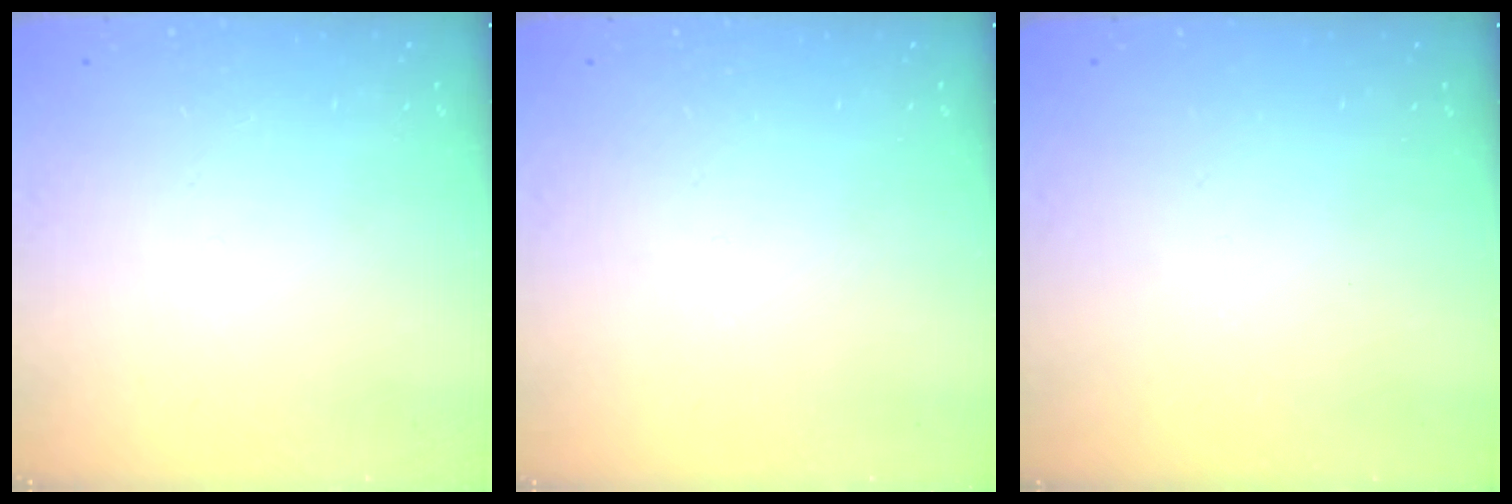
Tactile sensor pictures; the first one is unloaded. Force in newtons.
{"total": 0.0}
{"total": 0.0}